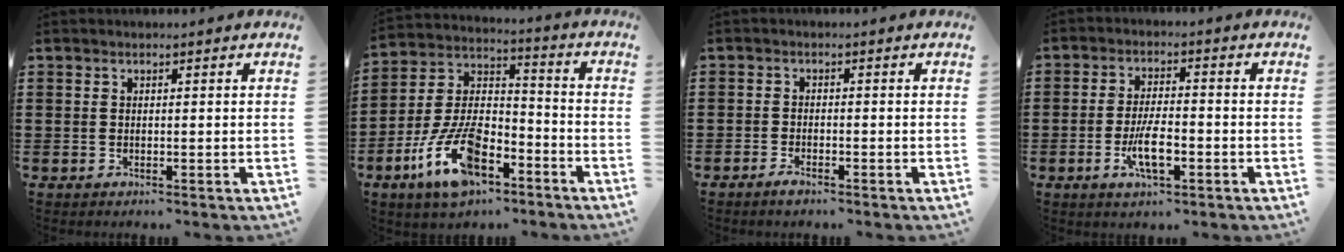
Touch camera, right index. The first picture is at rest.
{"total": 13.1, "force": [-7.3, 5.8, 9.2], "torque": [-0.200, 0.015, -0.138]}
{"total": 1.6, "force": [-1.4, 0.4, 0.4], "torque": [-0.011, 0.001, -0.028]}
{"total": 6.4, "force": [-2.1, 2.3, 5.6], "torque": [-0.118, -0.005, -0.041]}